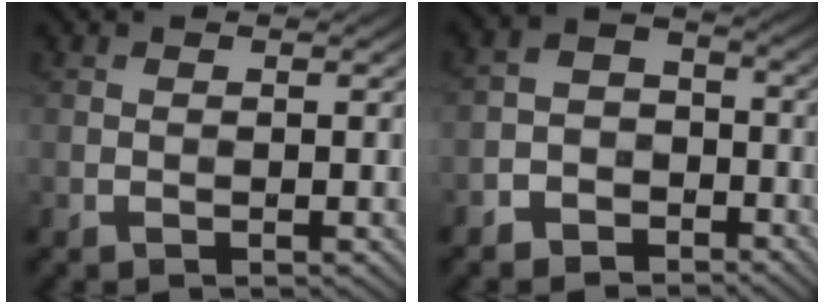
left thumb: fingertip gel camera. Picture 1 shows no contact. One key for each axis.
{"total": 6.1, "fx": -3.9, "fy": 4.1, "fz": 2.1, "tx": -0.042, "ty": -0.001, "tz": -0.081}